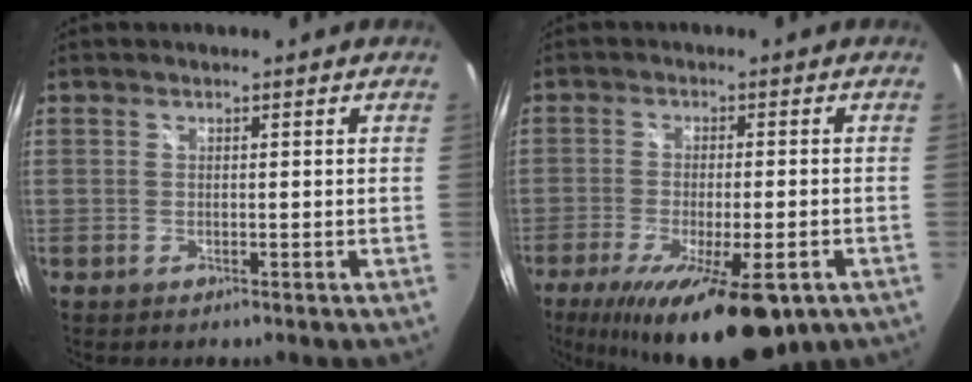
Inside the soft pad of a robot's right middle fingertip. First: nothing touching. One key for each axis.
{"total": 18.5, "fx": -11.5, "fy": 5.9, "fz": 13.3, "tx": -0.242, "ty": -0.052, "tz": -0.171}